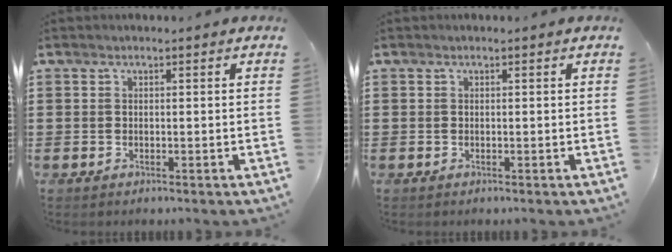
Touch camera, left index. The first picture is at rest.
{"total": 0.0}